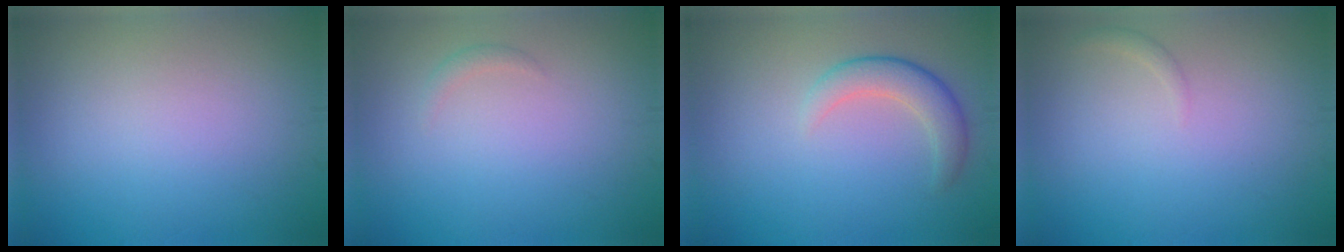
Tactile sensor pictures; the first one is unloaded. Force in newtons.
{"total": 0.7, "press": 0.7, "slide": 0.1}
{"total": 2.9, "press": 2.9, "slide": 0.2}
{"total": 0.6, "press": 0.6, "slide": 0.1}